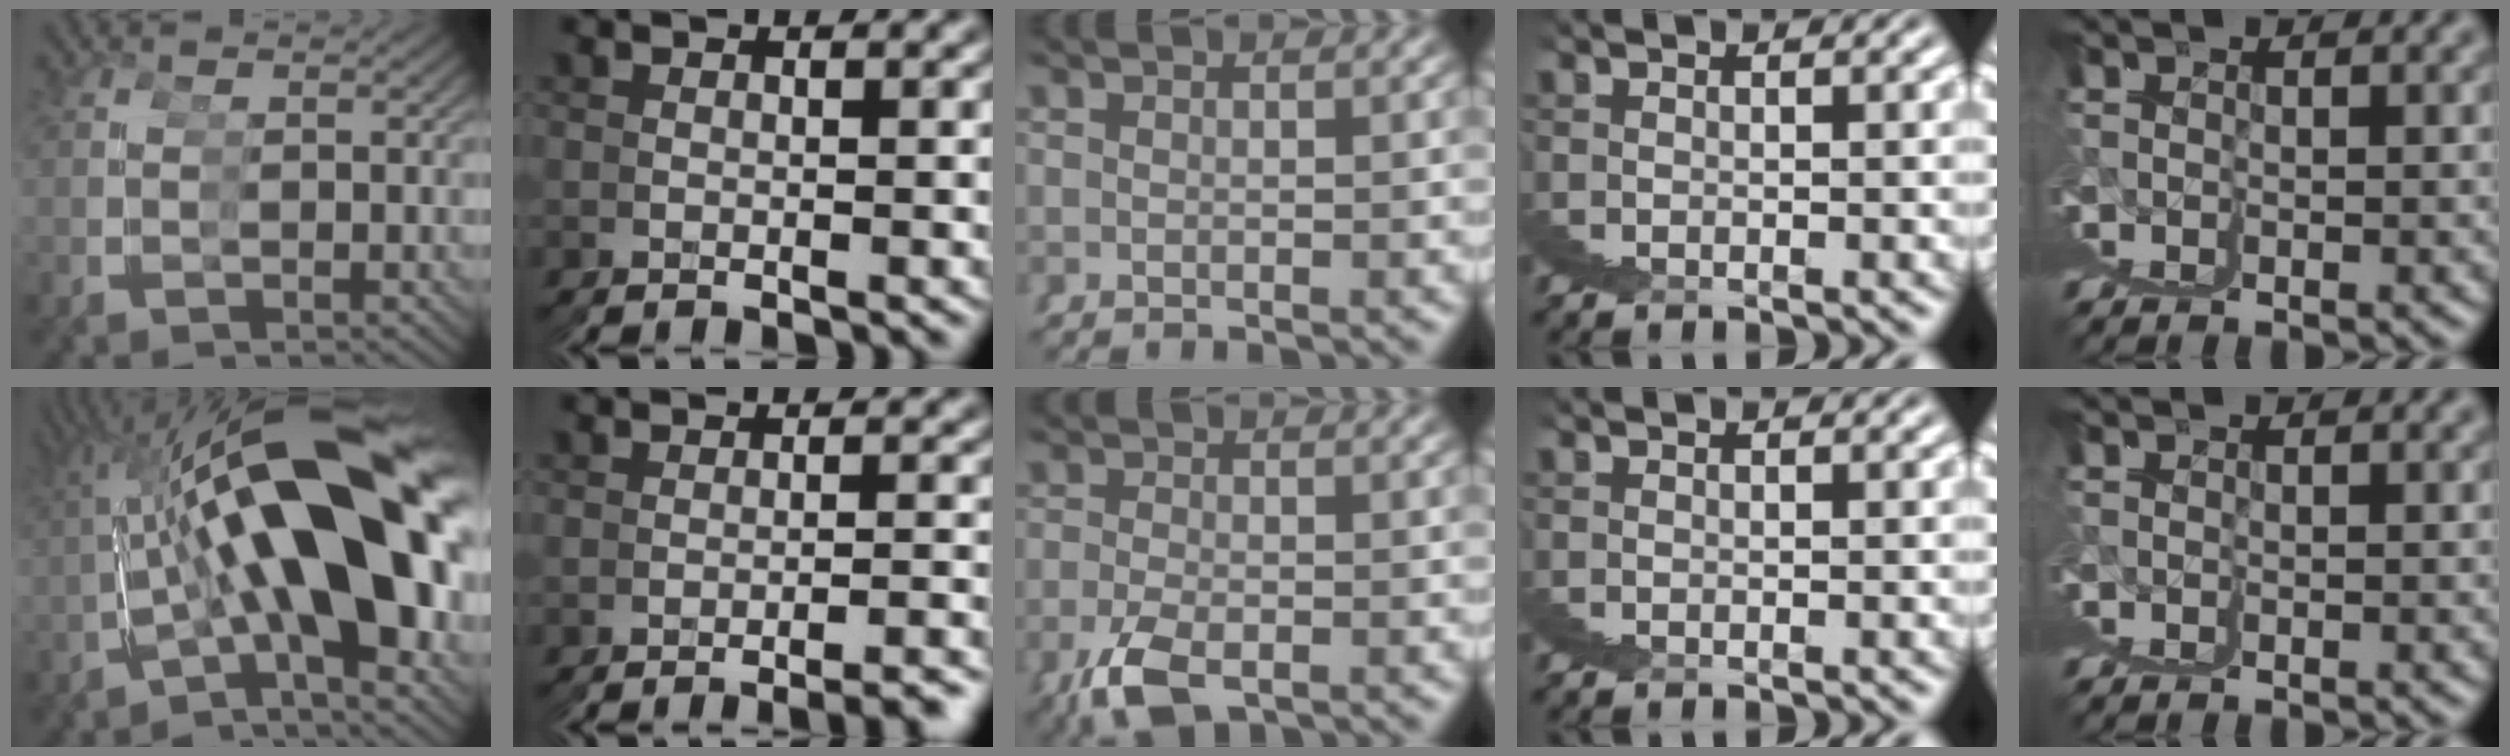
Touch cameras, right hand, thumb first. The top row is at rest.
{"thumb": {"total": 19.1, "force": [1.8, 7.8, 17.4], "torque": [-0.270, 0.016, 0.033]}, "index": {"total": 2.3, "force": [-1.8, -1.5, -0.3], "torque": [0.002, 0.013, -0.033]}, "middle": {"total": 4.1, "force": [-2.6, 1.6, 2.7], "torque": [-0.054, -0.017, -0.033]}}